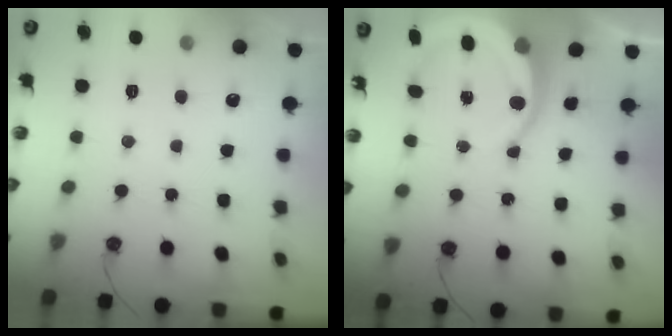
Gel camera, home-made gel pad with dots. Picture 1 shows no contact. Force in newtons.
{"total": 9.1, "press": 9.1, "slide": 0.9}